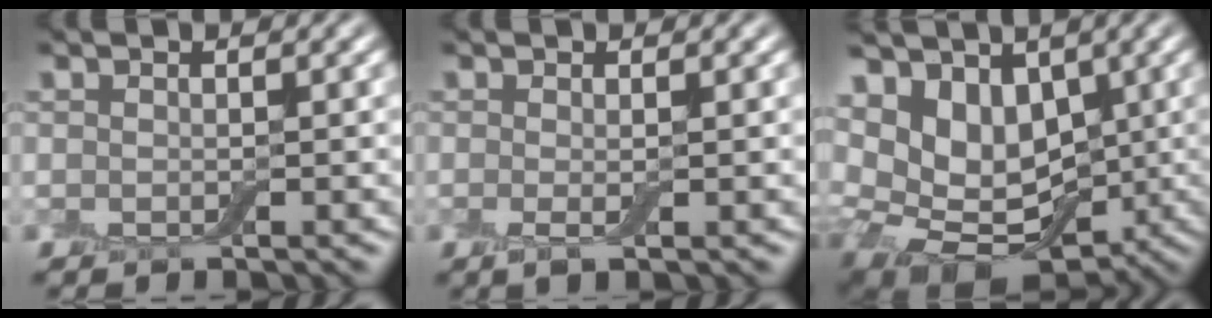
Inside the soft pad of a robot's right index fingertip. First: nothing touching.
{"total": 1.2, "force": [-0.1, 0.2, 1.2], "torque": [-0.024, -0.005, -0.003]}
{"total": 8.8, "force": [0.6, 6.3, 6.1], "torque": [-0.085, -0.017, 0.018]}